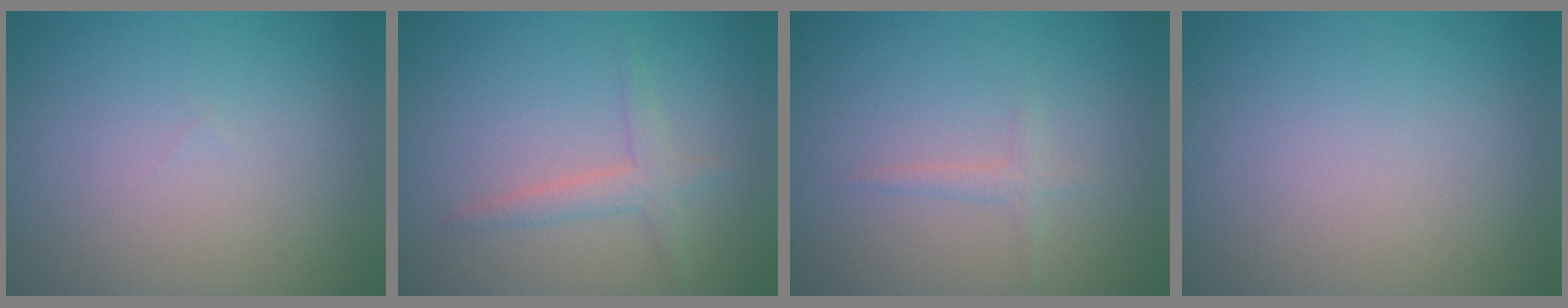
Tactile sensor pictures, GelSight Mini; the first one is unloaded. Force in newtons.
{"total": 2.0, "press": 2.0, "slide": 0.1}
{"total": 1.1, "press": 1.1, "slide": 0.1}
{"total": 0.0}